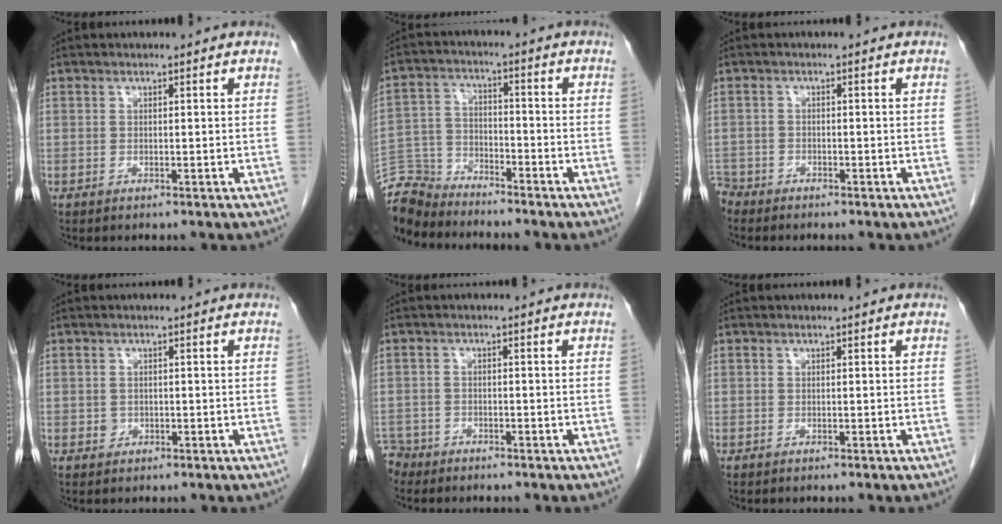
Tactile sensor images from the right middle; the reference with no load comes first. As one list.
[{"total": 8.5, "force": [-8.4, 1.4, 0.5], "torque": [-0.015, 0.000, -0.164]}, {"total": 2.8, "force": [-2.6, 1.0, -0.1], "torque": [0.002, -0.004, -0.052]}, {"total": 1.0, "force": [-0.2, 0.9, 0.3], "torque": [-0.004, 0.003, -0.001]}, {"total": 3.3, "force": [-2.9, 1.3, -0.6], "torque": [0.010, -0.002, -0.058]}, {"total": 0.0}]